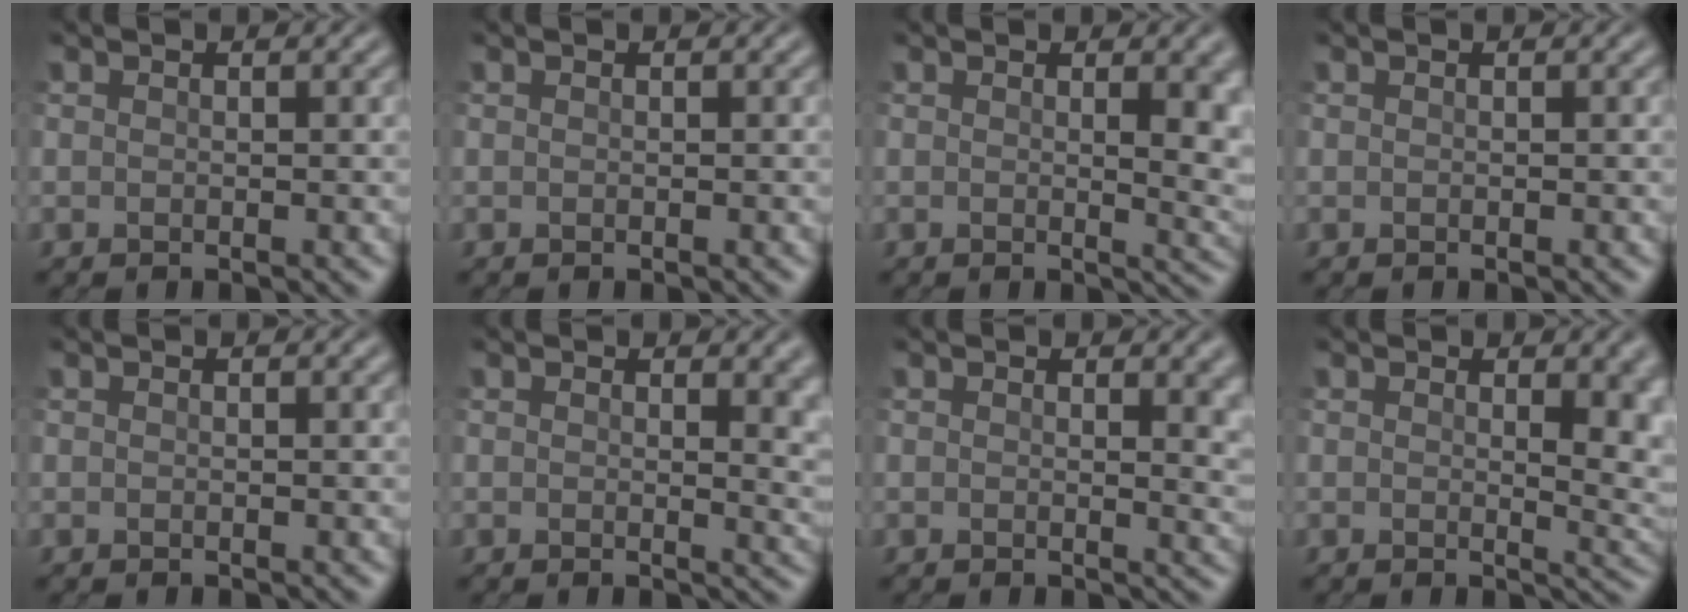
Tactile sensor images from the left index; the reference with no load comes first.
{"total": 0.0}
{"total": 4.7, "force": [0.8, 1.6, 4.4], "torque": [-0.038, -0.004, 0.014]}
{"total": 0.0}
{"total": 0.0}
{"total": 3.7, "force": [1.1, 1.6, 3.2], "torque": [-0.025, -0.007, 0.019]}
{"total": 3.3, "force": [1.0, 1.3, 2.8], "torque": [-0.021, -0.004, 0.016]}
{"total": 5.0, "force": [0.9, 1.9, 4.5], "torque": [-0.042, -0.009, 0.020]}